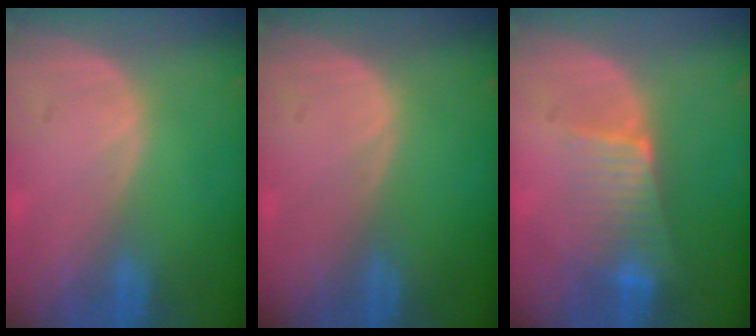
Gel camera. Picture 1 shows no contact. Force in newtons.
{"total": 0.0}
{"total": 6.4, "press": 5.5, "slide": 3.3}